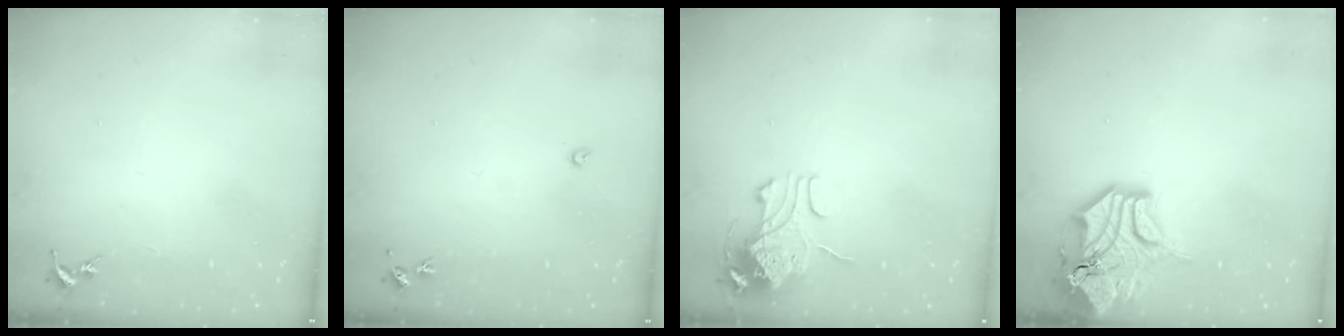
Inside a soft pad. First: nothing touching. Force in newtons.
{"total": 2.4, "press": 2.4, "slide": 0.3}
{"total": 10.6, "press": 10.6, "slide": 0.9}
{"total": 17.9, "press": 17.7, "slide": 2.6}